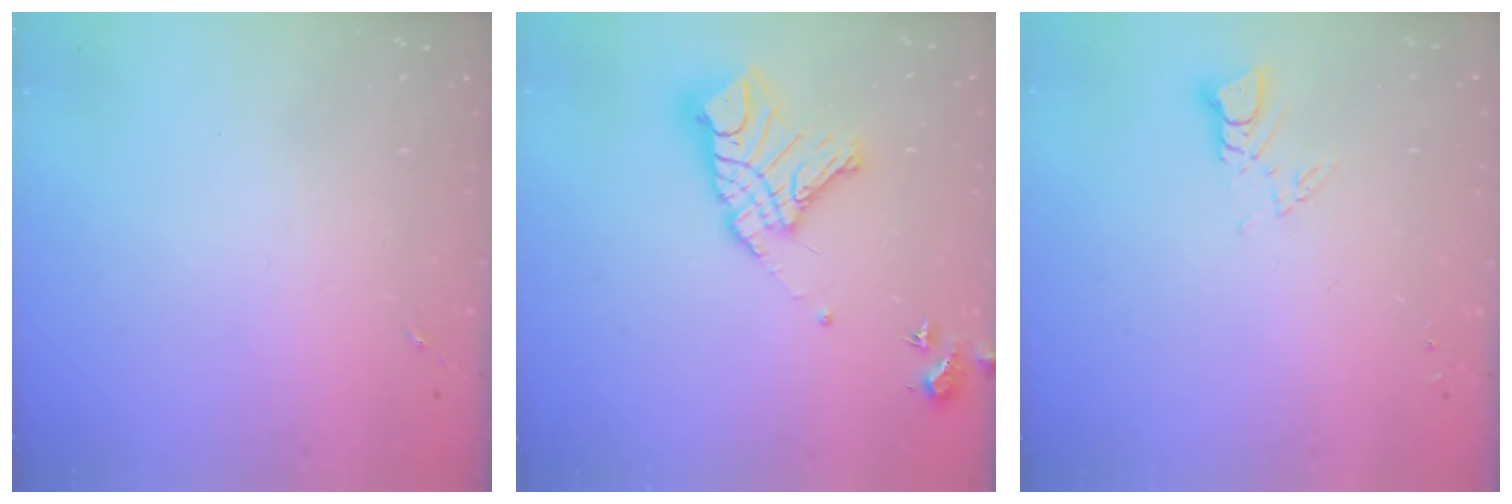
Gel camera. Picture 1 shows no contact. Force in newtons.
{"total": 16.3, "press": 16.2, "slide": 2.0}
{"total": 3.7, "press": 3.7, "slide": 0.4}